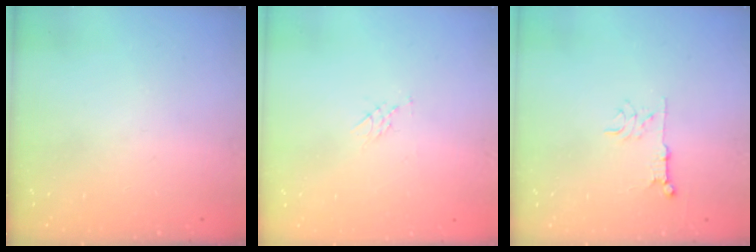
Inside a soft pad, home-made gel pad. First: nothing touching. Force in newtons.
{"total": 3.5, "press": 3.3, "slide": 1.1}
{"total": 5.4, "press": 5.4, "slide": 0.7}